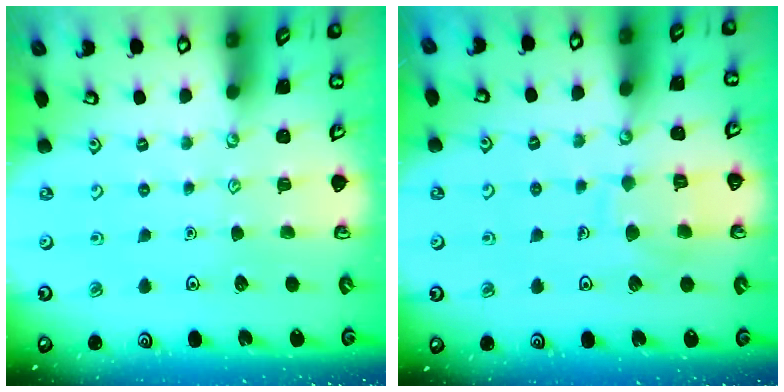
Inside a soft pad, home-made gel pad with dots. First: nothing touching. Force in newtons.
{"total": 8.6, "press": 8.6, "slide": 0.8}